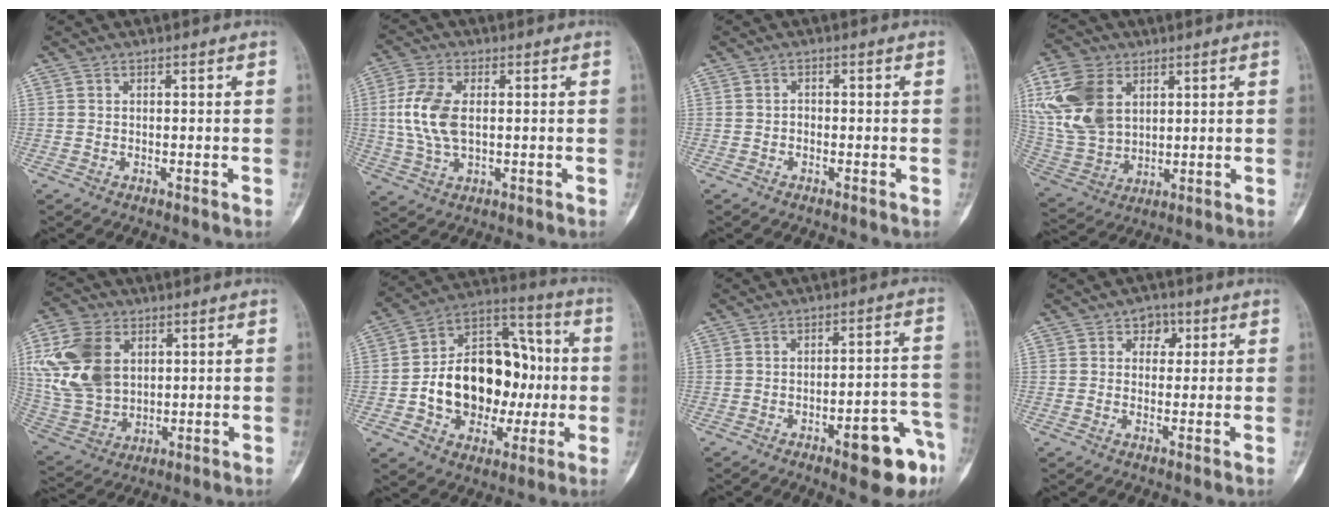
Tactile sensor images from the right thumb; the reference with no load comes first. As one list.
[{"total": 9.7, "force": [0.8, 5.4, 8.0], "torque": [-0.178, 0.002, 0.018]}, {"total": 1.0, "force": [-0.4, 0.8, 0.4], "torque": [0.004, 0.005, -0.011]}, {"total": 16.2, "force": [5.3, 11.3, 10.3], "torque": [-0.209, -0.010, 0.113]}, {"total": 16.6, "force": [4.3, 11.8, 10.8], "torque": [-0.213, -0.003, 0.091]}, {"total": 22.8, "force": [-1.8, 16.1, 16.0], "torque": [-0.210, 0.044, -0.017]}, {"total": 12.3, "force": [-6.4, 3.6, 9.8], "torque": [-0.101, 0.043, -0.076]}, {"total": 3.5, "force": [1.3, 2.8, 1.7], "torque": [0.007, 0.003, 0.013]}]